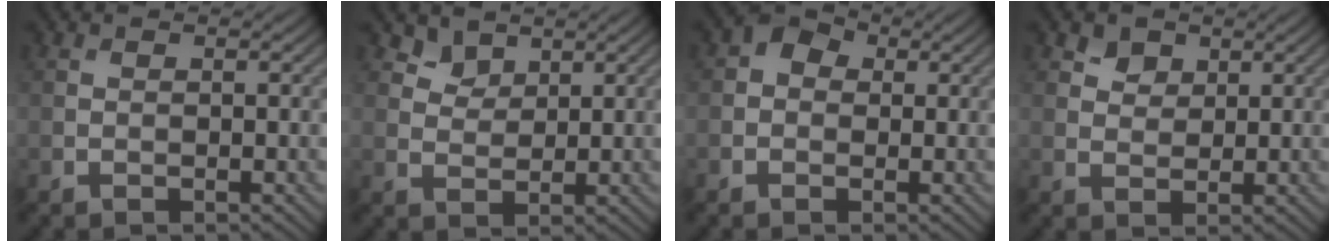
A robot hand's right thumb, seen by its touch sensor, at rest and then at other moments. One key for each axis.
{"total": 2.7, "fx": 2.2, "fy": 1.5, "fz": 0.7, "tx": -0.017, "ty": -0.008, "tz": 0.045}
{"total": 2.9, "fx": 0.5, "fy": 2.4, "fz": 1.6, "tx": -0.027, "ty": 0.005, "tz": -0.003}
{"total": 2.3, "fx": 1.5, "fy": 1.6, "fz": 0.8, "tx": -0.017, "ty": -0.002, "tz": 0.029}